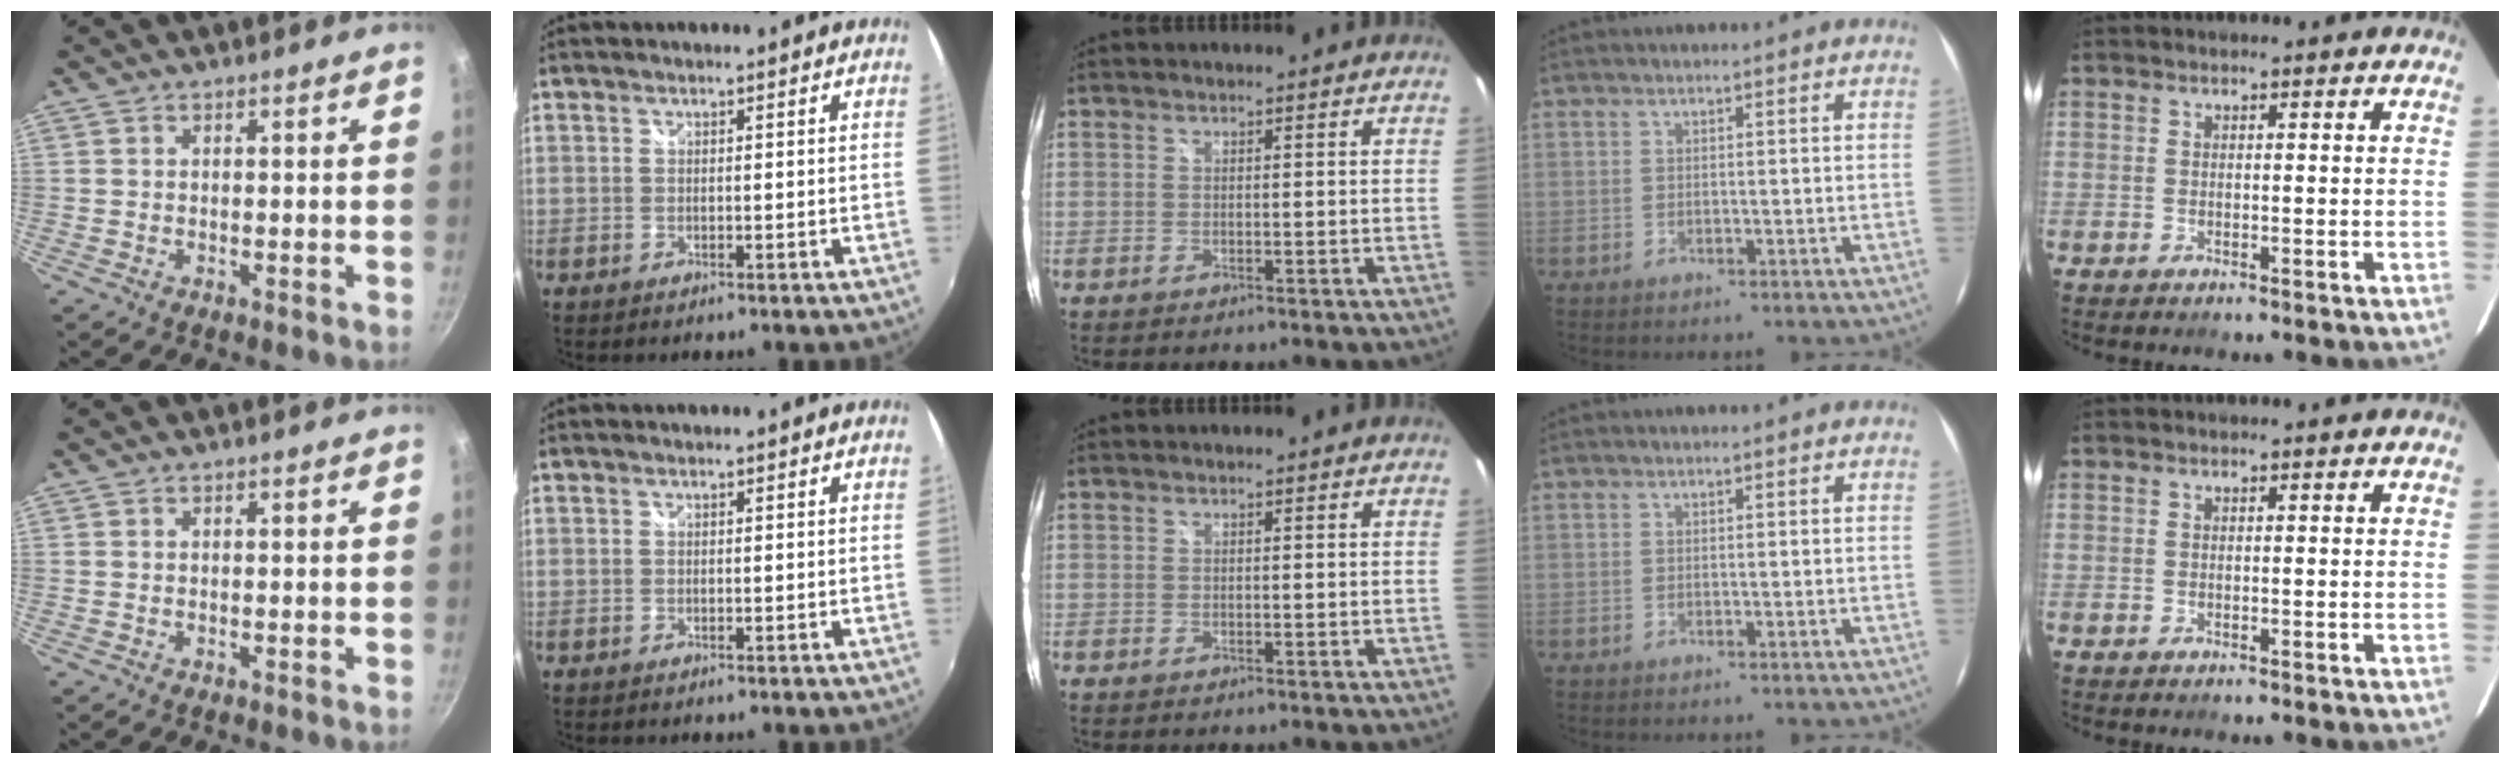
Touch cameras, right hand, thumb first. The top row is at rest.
{}